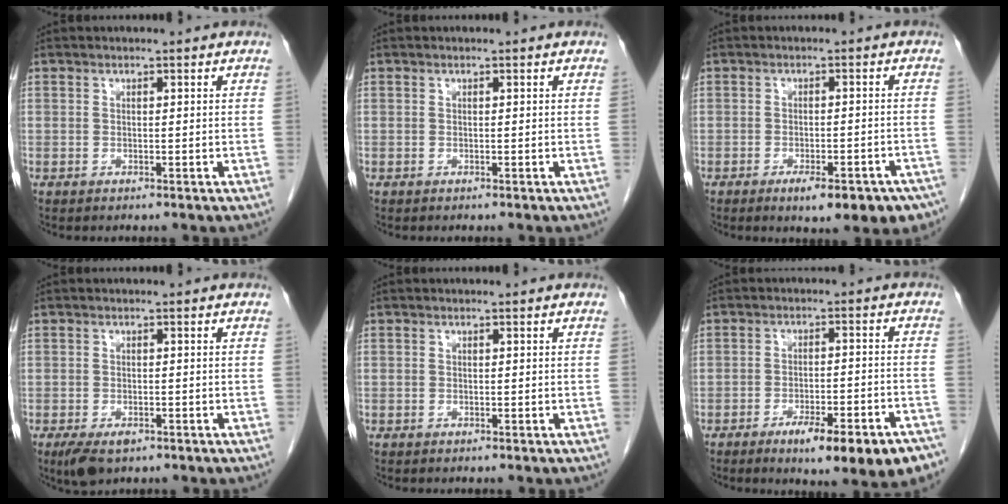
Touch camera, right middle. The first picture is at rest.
{"total": 0.0}
{"total": 10.2, "force": [-7.2, 3.4, 6.3], "torque": [-0.058, 0.008, -0.094]}
{"total": 4.0, "force": [-2.5, 1.9, 2.6], "torque": [-0.050, -0.007, -0.036]}
{"total": 0.0}
{"total": 13.1, "force": [-8.7, 2.8, 9.5], "torque": [-0.081, 0.007, -0.119]}